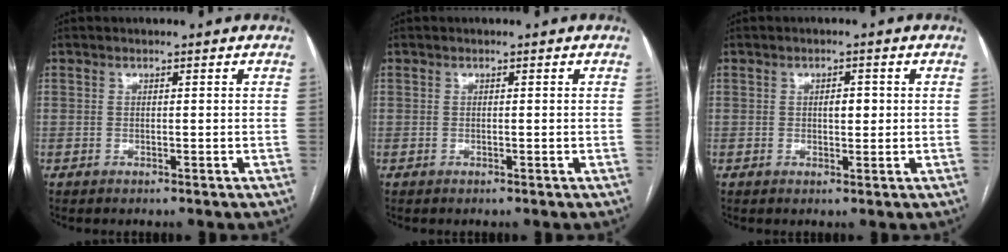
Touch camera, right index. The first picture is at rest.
{"total": 0.0}
{"total": 2.0, "force": [0.2, 1.0, 1.8], "torque": [-0.026, 0.002, 0.004]}